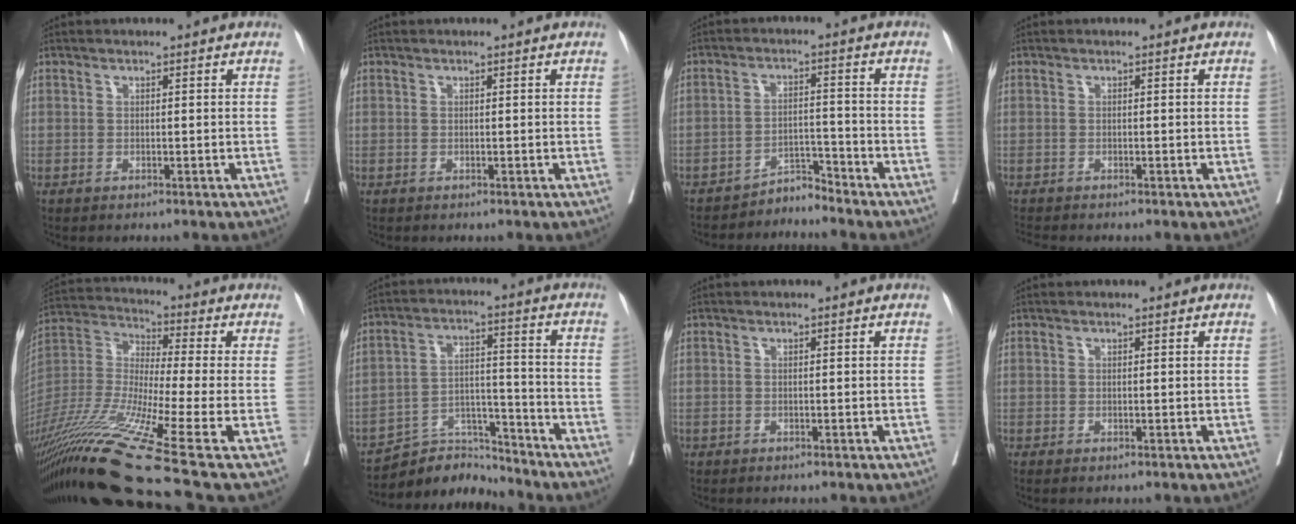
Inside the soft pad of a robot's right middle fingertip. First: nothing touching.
{"total": 0.0}
{"total": 3.4, "force": [-3.4, -0.3, -0.6], "torque": [0.018, -0.004, -0.055]}
{"total": 1.6, "force": [-1.5, -0.2, 0.4], "torque": [-0.009, -0.006, -0.029]}
{"total": 19.2, "force": [-10.8, -2.2, 15.7], "torque": [-0.337, -0.046, -0.211]}
{"total": 5.3, "force": [-5.1, 0.4, -1.3], "torque": [0.030, 0.023, -0.094]}
{"total": 0.0}
{"total": 0.0}